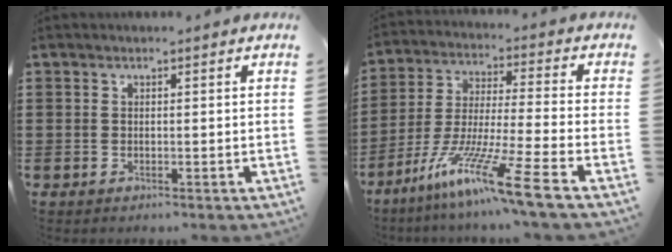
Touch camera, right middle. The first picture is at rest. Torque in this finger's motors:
{"motor_torque": [2.14, 0.00, 0.57, 0.21]}